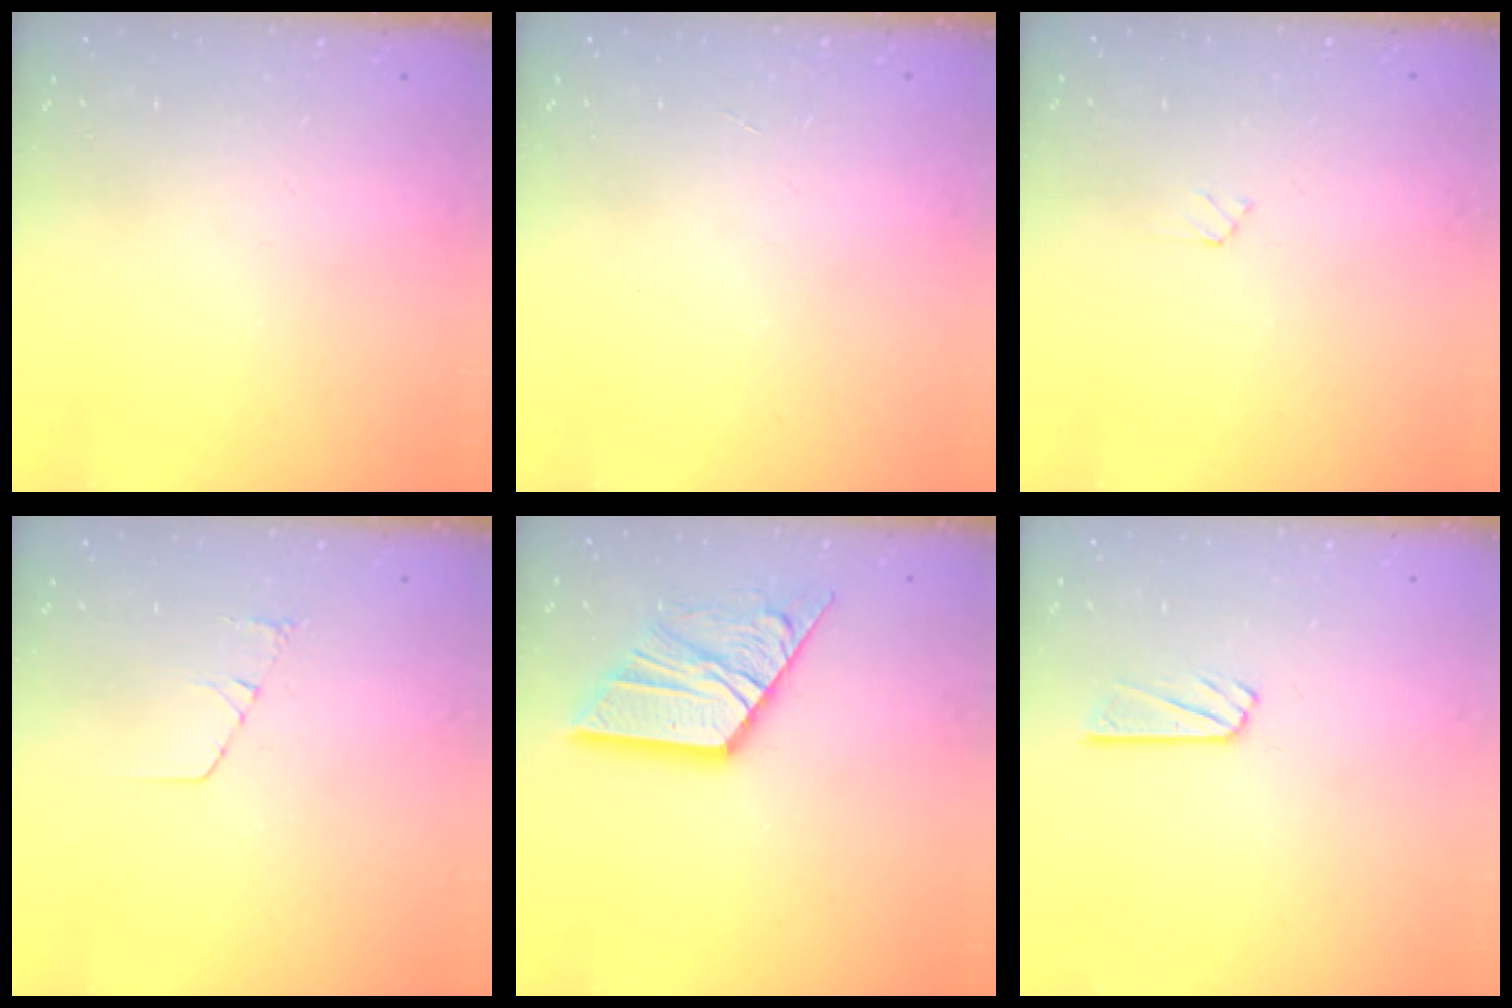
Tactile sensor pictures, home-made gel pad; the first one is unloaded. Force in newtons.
{"total": 0.0}
{"total": 2.7, "press": 2.7, "slide": 0.3}
{"total": 3.2, "press": 3.2, "slide": 0.3}
{"total": 15.5, "press": 15.4, "slide": 1.4}
{"total": 6.2, "press": 6.2, "slide": 0.4}